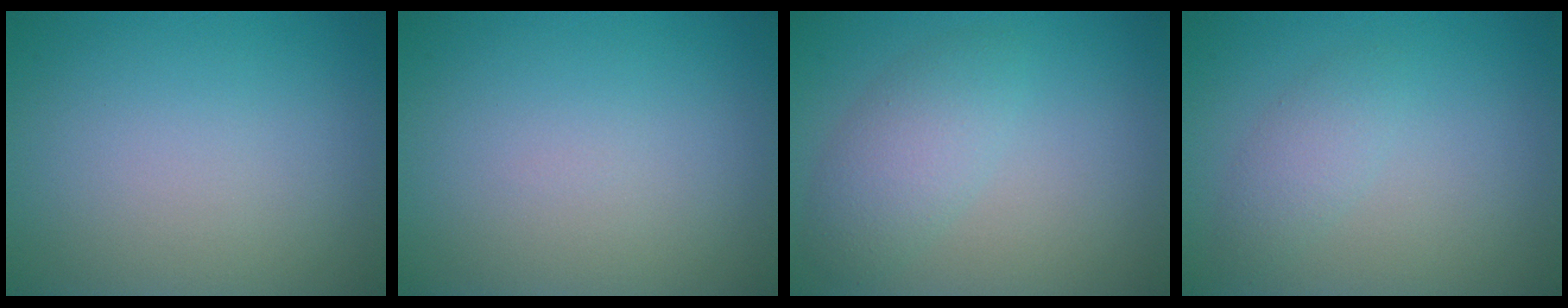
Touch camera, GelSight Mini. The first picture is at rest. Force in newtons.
{"total": 0.0}
{"total": 3.2, "press": 3.2, "slide": 0.1}
{"total": 1.8, "press": 1.8, "slide": 0.1}